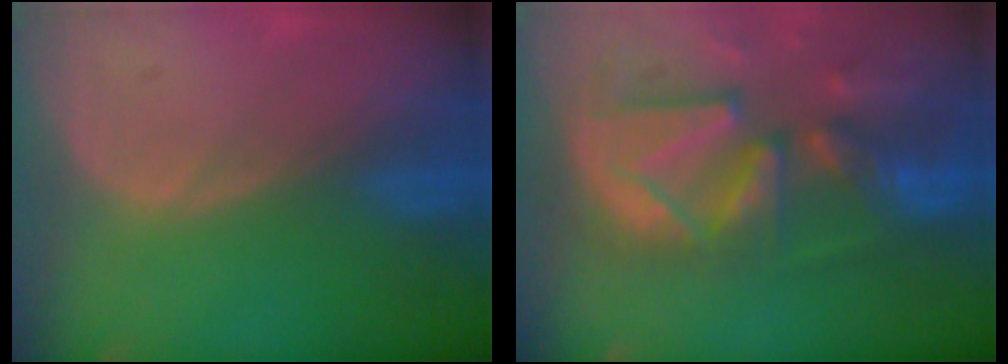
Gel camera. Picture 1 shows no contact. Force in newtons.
{"total": 13.3, "press": 11.4, "slide": 6.8}